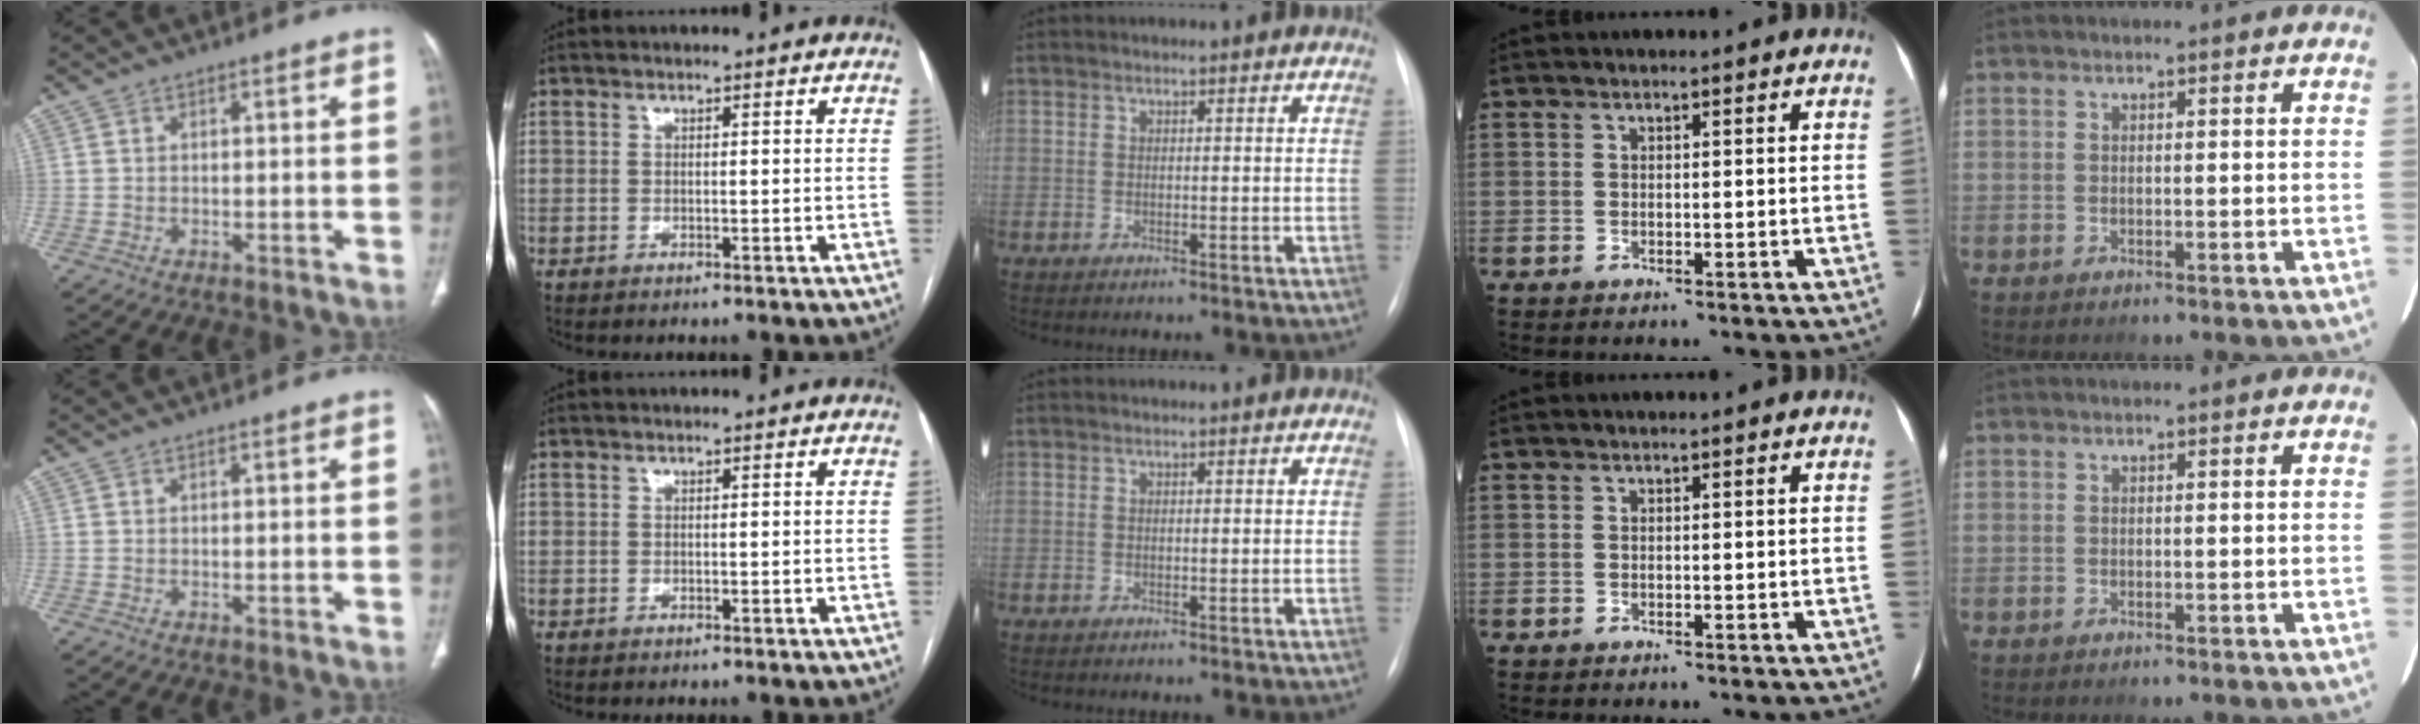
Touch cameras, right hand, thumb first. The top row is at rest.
{}